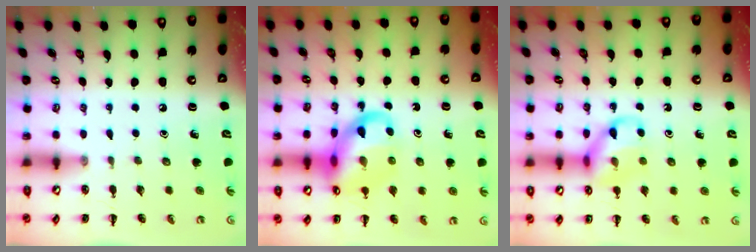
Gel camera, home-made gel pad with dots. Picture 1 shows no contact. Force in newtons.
{"total": 14.3, "press": 14.0, "slide": 2.9}
{"total": 10.9, "press": 10.8, "slide": 1.5}